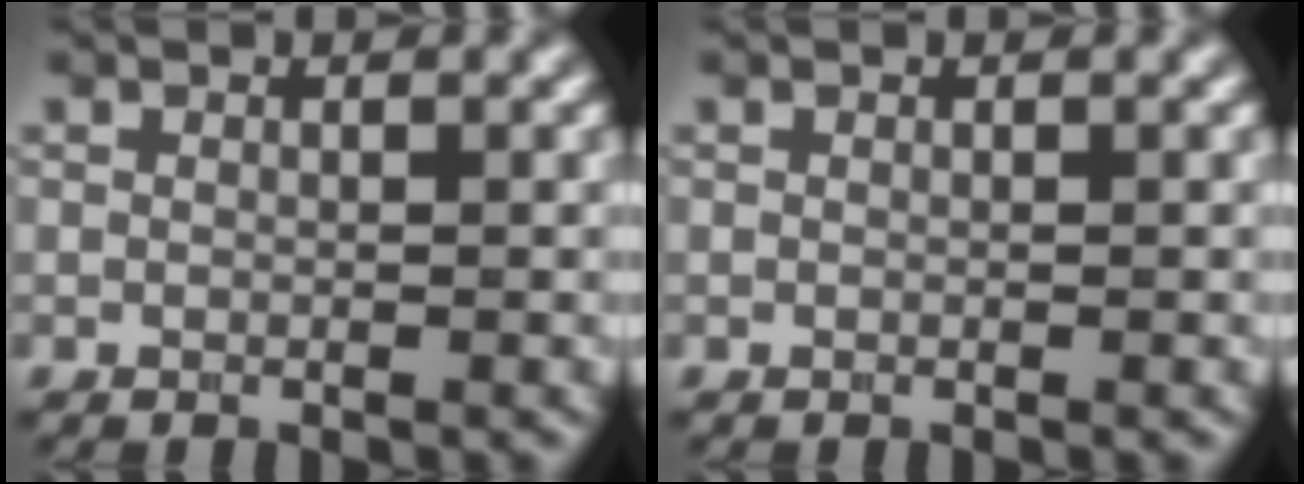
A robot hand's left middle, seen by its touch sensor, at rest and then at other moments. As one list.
[{"total": 0.0}]